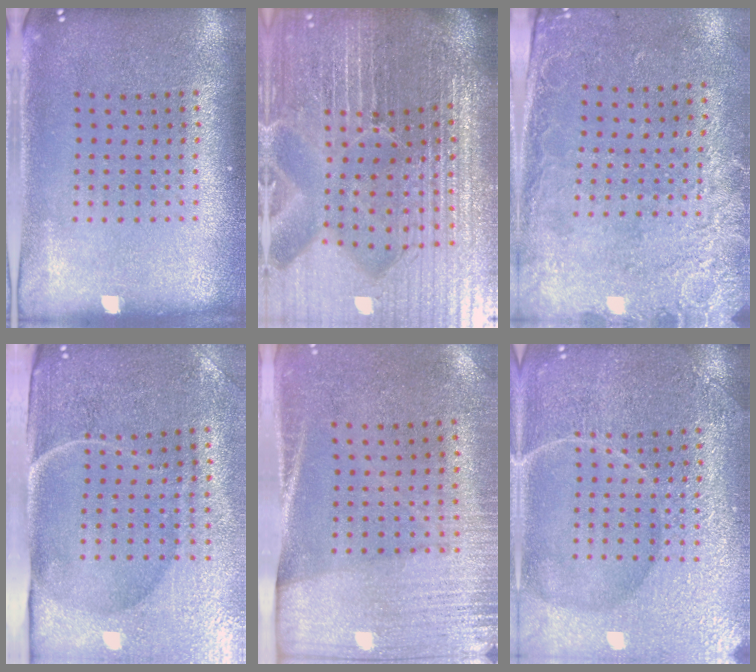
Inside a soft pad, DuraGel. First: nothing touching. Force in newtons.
{"total": 7.3, "press": 6.4, "slide": 3.6}
{"total": 2.6, "press": 2.0, "slide": 1.7}
{"total": 4.7, "press": 3.9, "slide": 2.6}
{"total": 2.8, "press": 2.5, "slide": 1.3}
{"total": 7.0, "press": 6.9, "slide": 1.0}